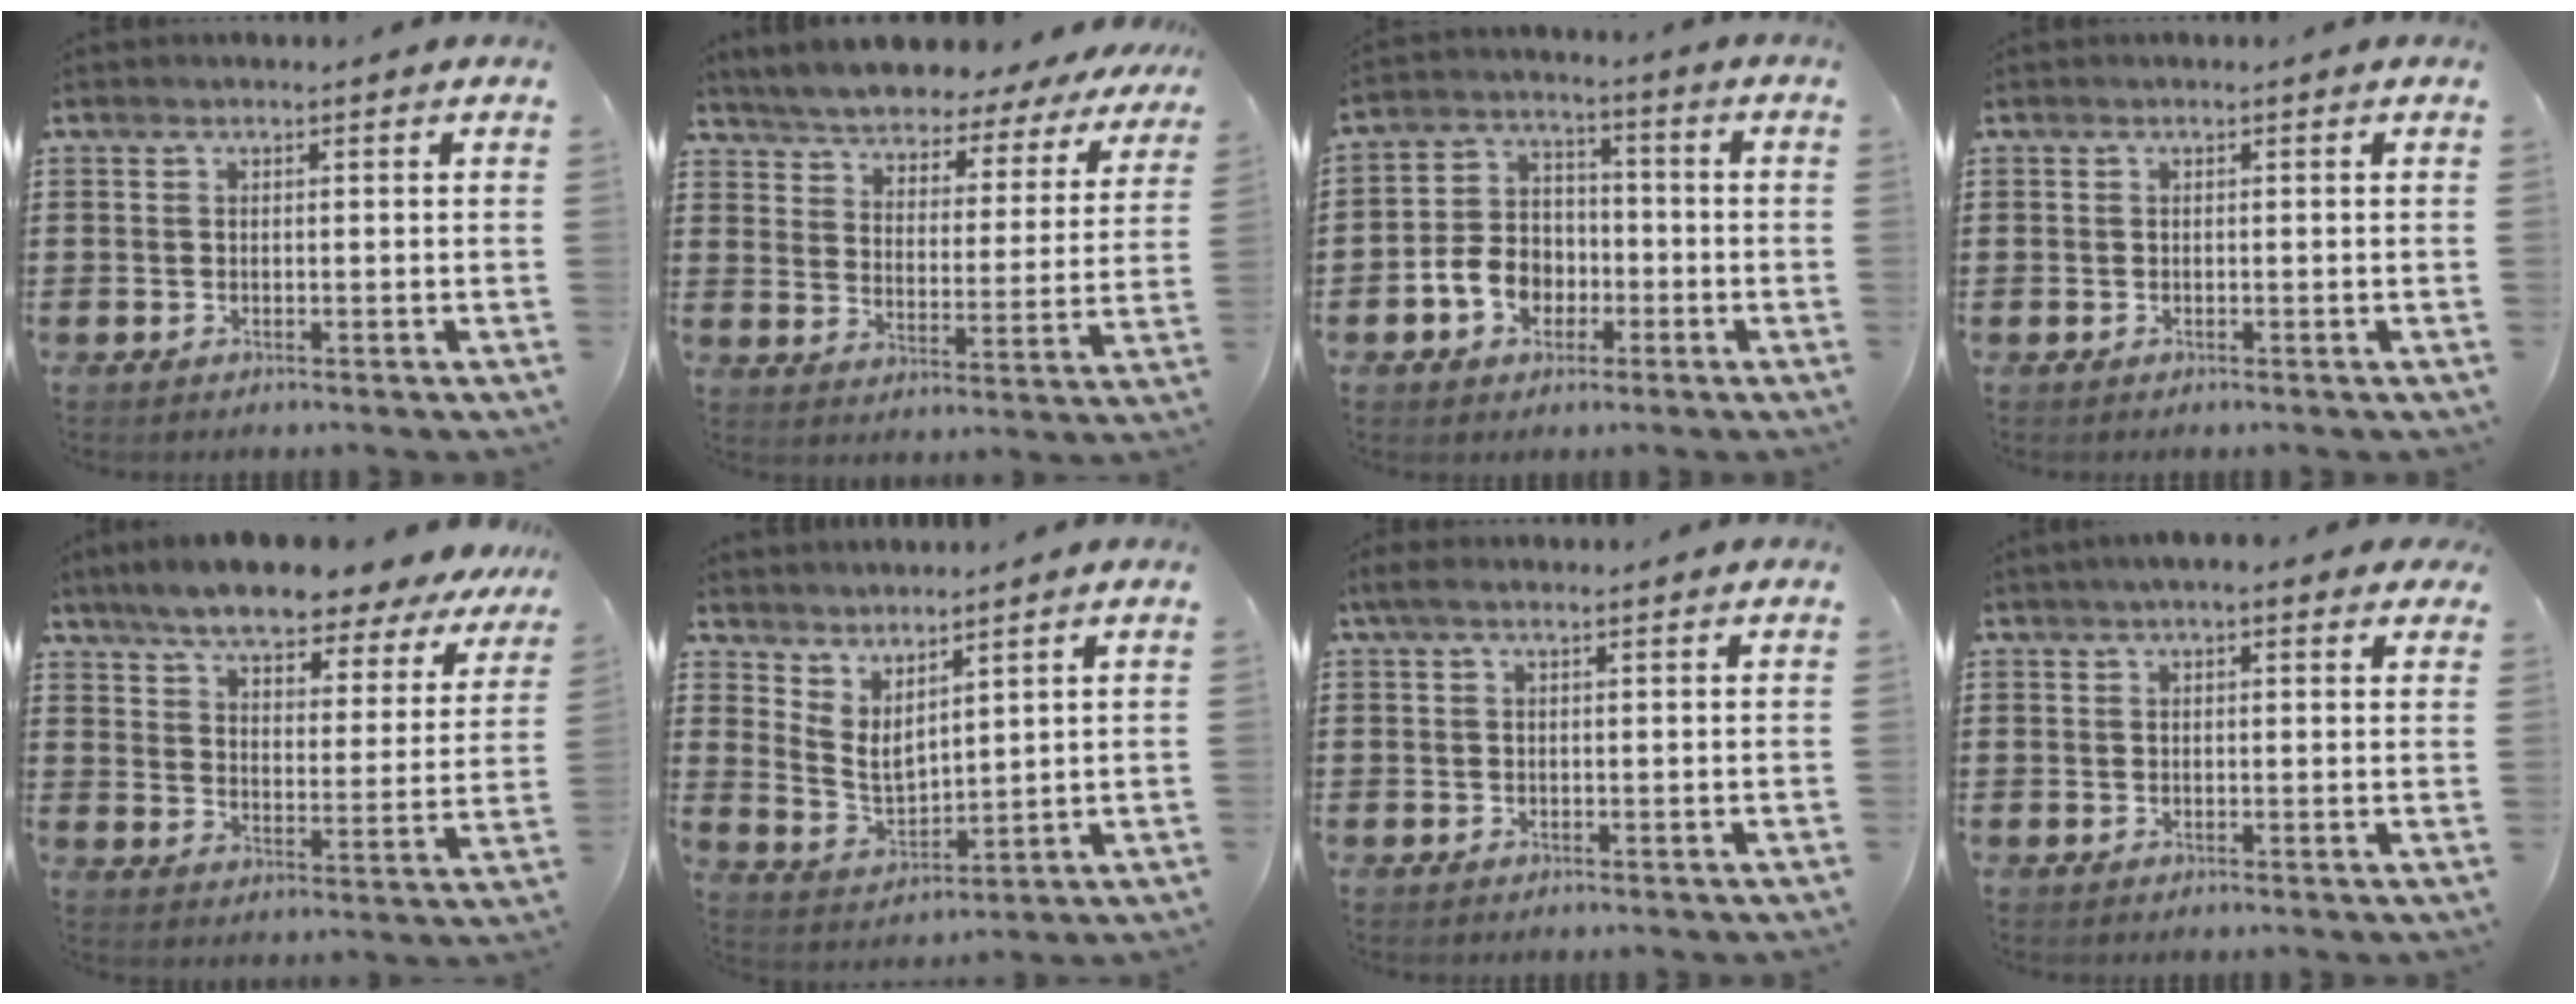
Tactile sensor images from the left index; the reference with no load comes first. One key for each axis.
{"total": 4.4, "fx": 4.4, "fy": 0.2, "fz": 0.2, "tx": -0.033, "ty": -0.040, "tz": 0.071}
{"total": 7.3, "fx": -2.8, "fy": 5.7, "fz": 3.6, "tx": -0.097, "ty": 0.015, "tz": -0.057}
{"total": 0.0}
{"total": 7.5, "fx": 6.9, "fy": 0.8, "fz": 2.9, "tx": -0.082, "ty": -0.039, "tz": 0.117}
{"total": 4.2, "fx": 3.4, "fy": 1.7, "fz": 1.8, "tx": -0.052, "ty": -0.018, "tz": 0.062}
{"total": 1.7, "fx": 1.1, "fy": 0.2, "fz": 1.3, "tx": -0.028, "ty": 0.002, "tz": 0.020}
{"total": 2.6, "fx": 1.8, "fy": 0.6, "fz": 1.7, "tx": -0.039, "ty": 0.008, "tz": 0.032}